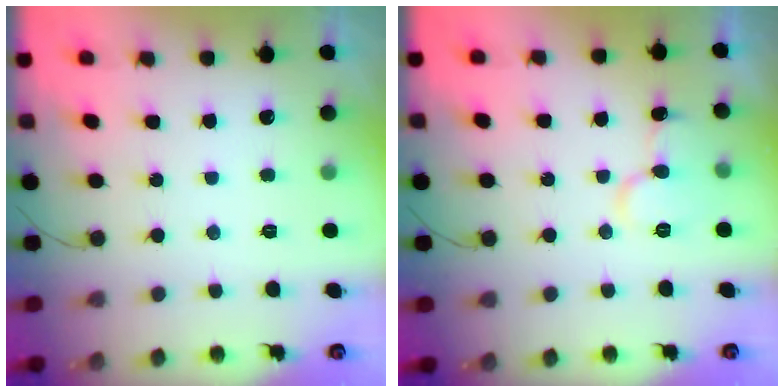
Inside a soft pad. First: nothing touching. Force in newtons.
{"total": 8.5, "press": 8.5, "slide": 1.0}